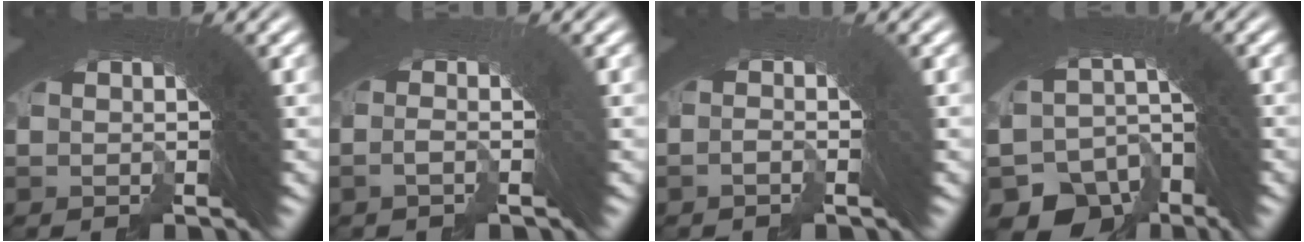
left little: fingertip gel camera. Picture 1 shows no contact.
{"total": 1.7, "force": [-1.2, -0.8, 0.9], "torque": [-0.011, 0.010, -0.024]}
{"total": 1.7, "force": [-1.5, -0.6, 0.4], "torque": [0.002, 0.010, -0.030]}
{"total": 12.1, "force": [-5.2, 8.9, 6.3], "torque": [-0.149, -0.063, -0.071]}